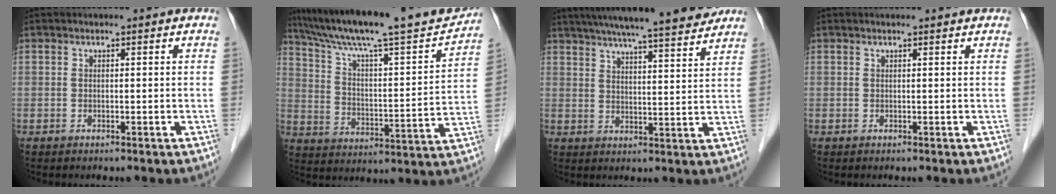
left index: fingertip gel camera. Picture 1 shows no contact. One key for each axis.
{"total": 22.6, "fx": 19.7, "fy": 1.5, "fz": 11.1, "tx": -0.187, "ty": -0.008, "tz": 0.293}
{"total": 19.0, "fx": 16.6, "fy": 1.1, "fz": 9.2, "tx": -0.150, "ty": 0.016, "tz": 0.229}
{"total": 1.8, "fx": 1.7, "fy": 0.0, "fz": 0.5, "tx": -0.011, "ty": 0.007, "tz": 0.020}